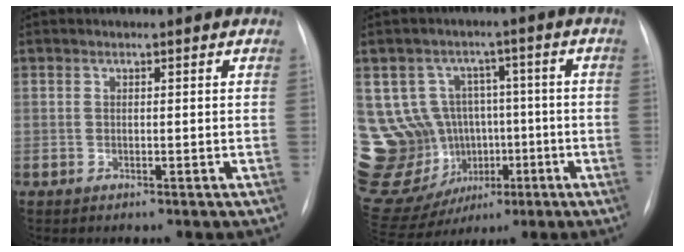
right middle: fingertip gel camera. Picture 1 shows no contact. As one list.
[{"total": 18.2, "force": [-1.6, 16.7, 7.1], "torque": [-0.159, 0.064, 0.014]}]